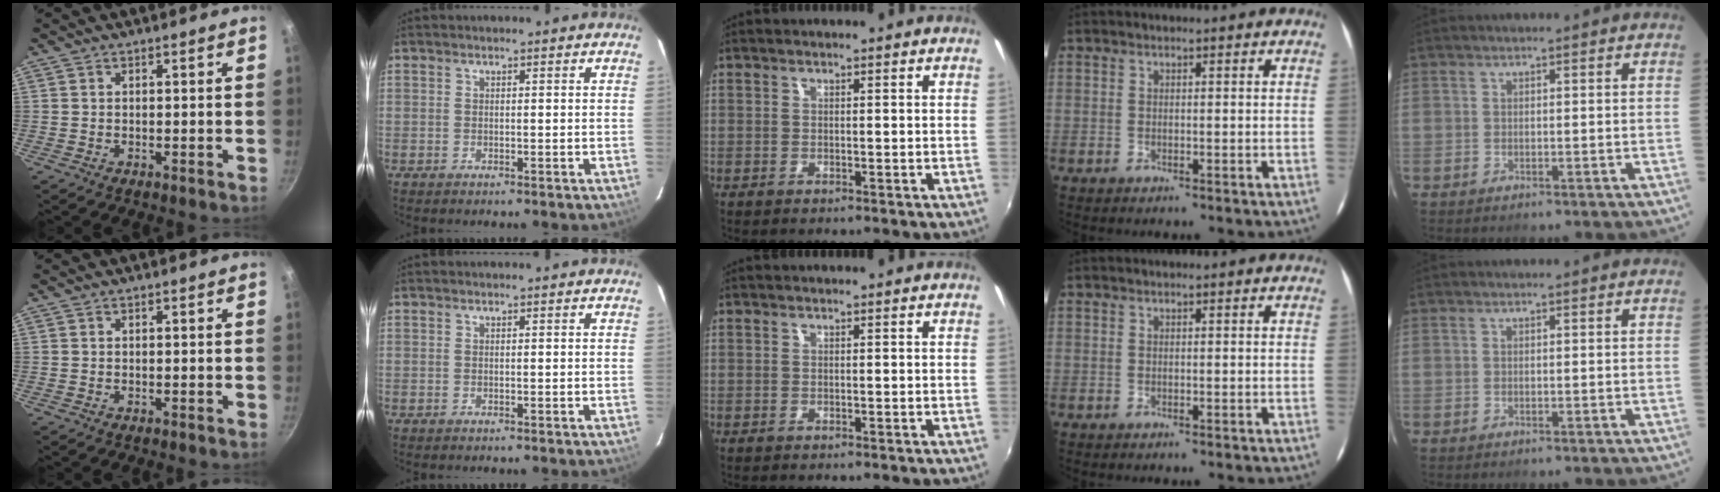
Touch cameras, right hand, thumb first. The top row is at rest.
{}